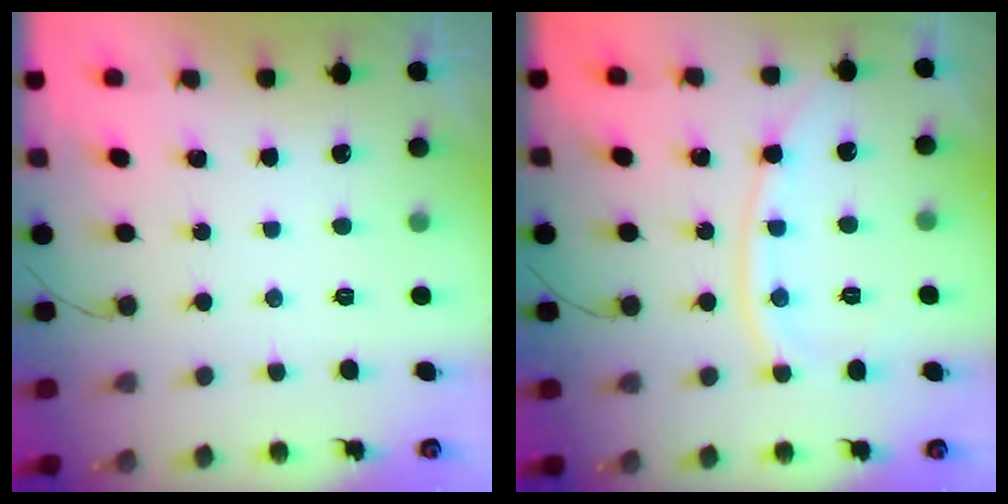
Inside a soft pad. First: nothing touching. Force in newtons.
{"total": 10.7, "press": 10.7, "slide": 0.6}